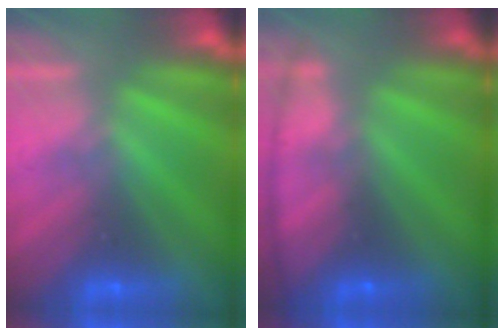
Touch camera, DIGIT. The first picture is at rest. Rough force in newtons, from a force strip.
{"total": 11.6}